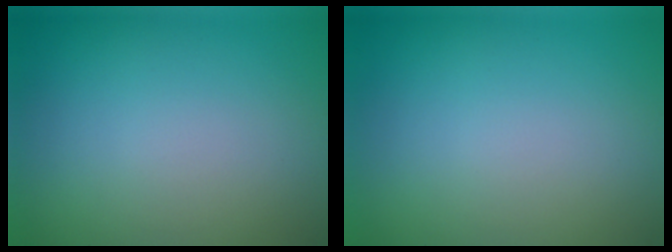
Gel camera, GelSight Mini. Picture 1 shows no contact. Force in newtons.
{"total": 0.0}